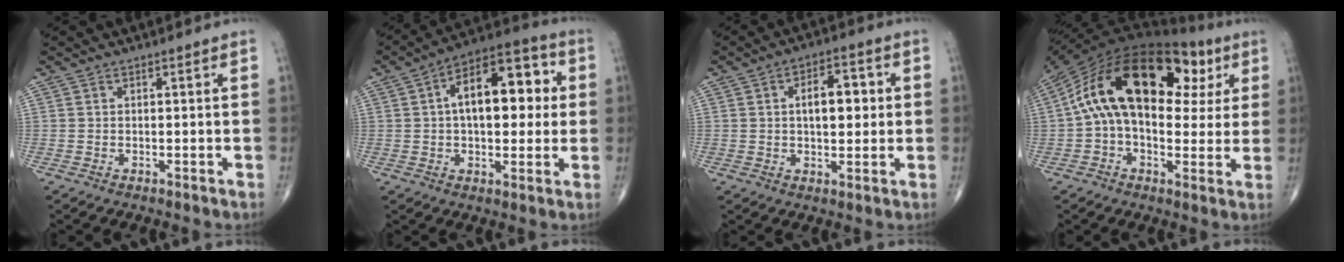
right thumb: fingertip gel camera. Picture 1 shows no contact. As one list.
[{"total": 16.8, "force": [2.6, 8.8, 14.1], "torque": [-0.182, 0.027, 0.032]}, {"total": 8.3, "force": [1.1, 4.4, 6.9], "torque": [-0.083, 0.008, 0.015]}, {"total": 24.7, "force": [6.3, 13.8, 19.5], "torque": [-0.323, 0.051, 0.092]}]